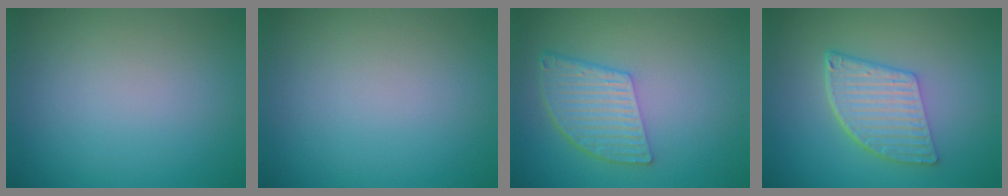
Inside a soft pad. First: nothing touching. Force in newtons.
{"total": 0.0}
{"total": 5.6, "press": 4.1, "slide": 3.7}
{"total": 6.1, "press": 4.3, "slide": 4.3}